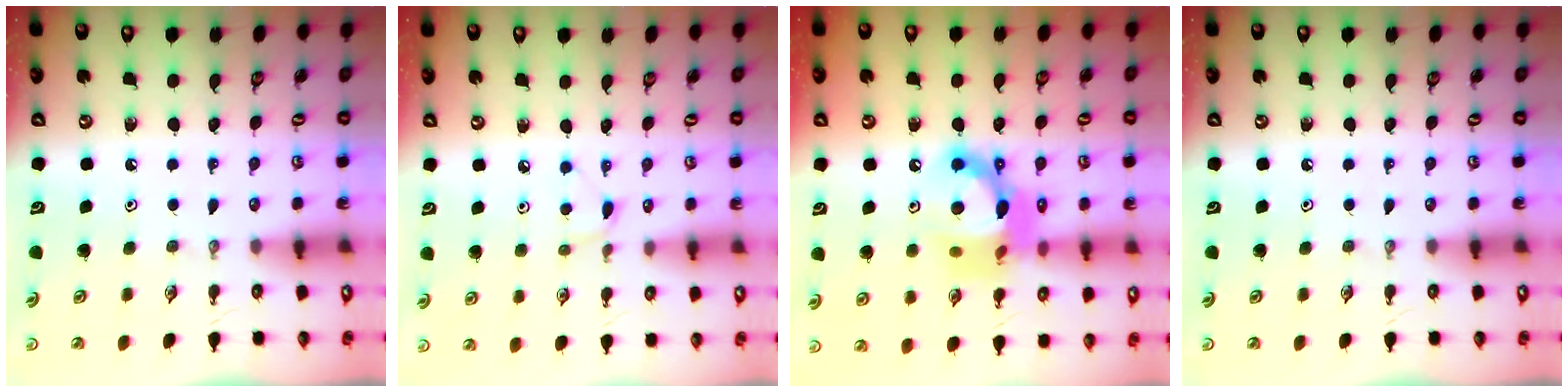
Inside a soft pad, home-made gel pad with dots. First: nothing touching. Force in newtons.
{"total": 4.8, "press": 4.7, "slide": 0.6}
{"total": 15.1, "press": 15.1, "slide": 1.1}
{"total": 0.0}